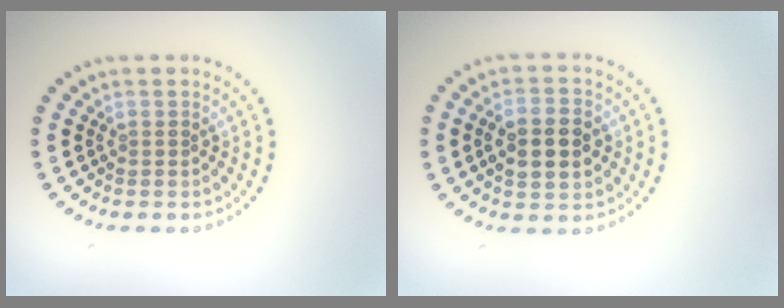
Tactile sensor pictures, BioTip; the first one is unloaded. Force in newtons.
{"total": 4.6, "press": 4.6, "slide": 0.3}